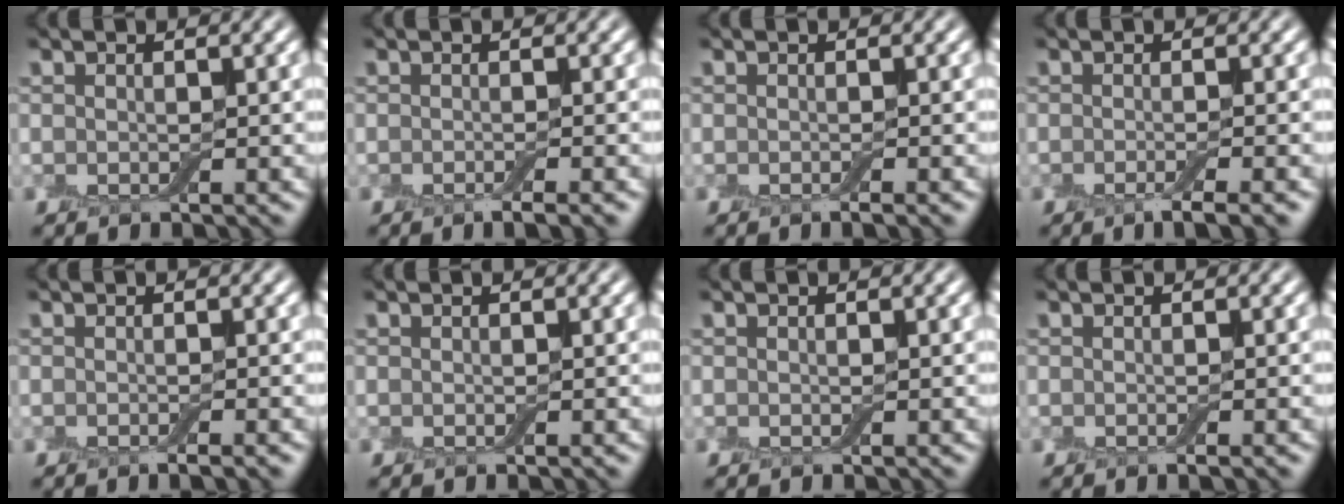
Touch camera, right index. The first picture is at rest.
{"total": 2.0, "force": [-1.1, 0.4, 1.7], "torque": [-0.017, -0.002, -0.020]}
{"total": 1.0, "force": [-0.5, 0.1, 0.9], "torque": [-0.009, -0.003, -0.009]}
{"total": 2.8, "force": [-1.4, 0.6, 2.3], "torque": [-0.027, -0.003, -0.030]}
{"total": 1.4, "force": [-0.7, 0.2, 1.2], "torque": [-0.009, -0.001, -0.011]}
{"total": 0.0}
{"total": 0.0}
{"total": 0.7, "force": [-0.3, 0.0, 0.6], "torque": [-0.007, -0.002, -0.006]}